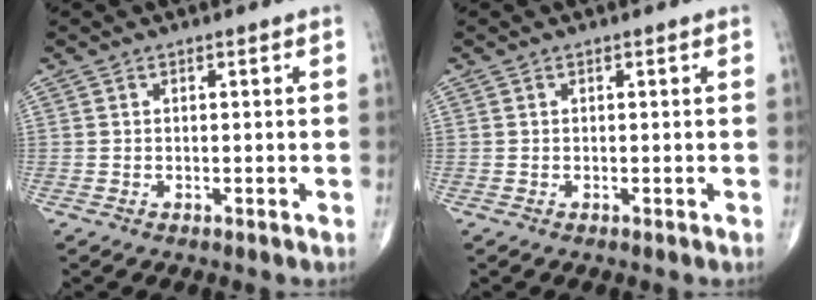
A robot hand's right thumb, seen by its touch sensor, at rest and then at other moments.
{"total": 0.0}